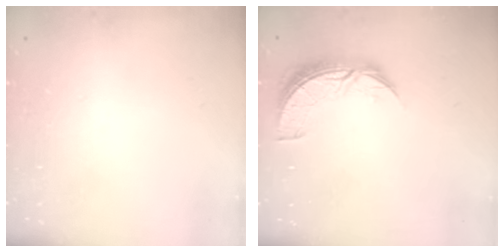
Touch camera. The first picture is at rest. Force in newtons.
{"total": 8.5, "press": 8.5, "slide": 0.5}